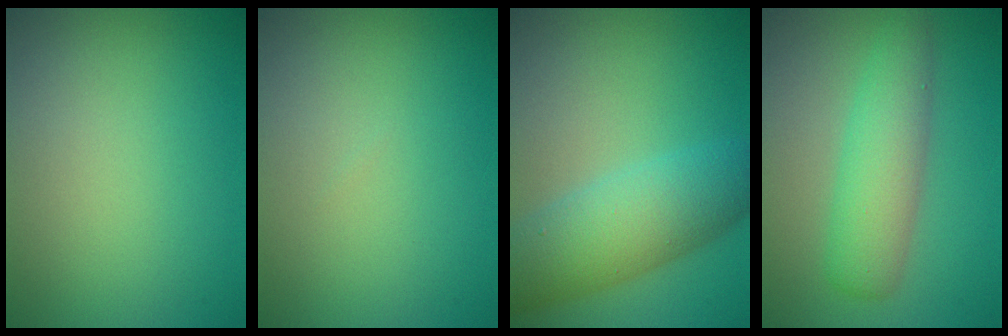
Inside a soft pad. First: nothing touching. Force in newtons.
{"total": 0.0}
{"total": 7.4, "press": 7.4, "slide": 0.2}
{"total": 4.2, "press": 4.2, "slide": 0.1}